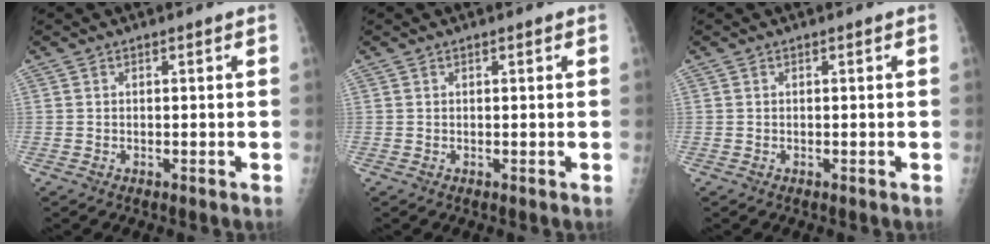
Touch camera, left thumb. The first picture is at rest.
{"total": 0.5, "force": [0.2, 0.1, 0.5], "torque": [-0.008, 0.001, 0.003]}
{"total": 0.0}